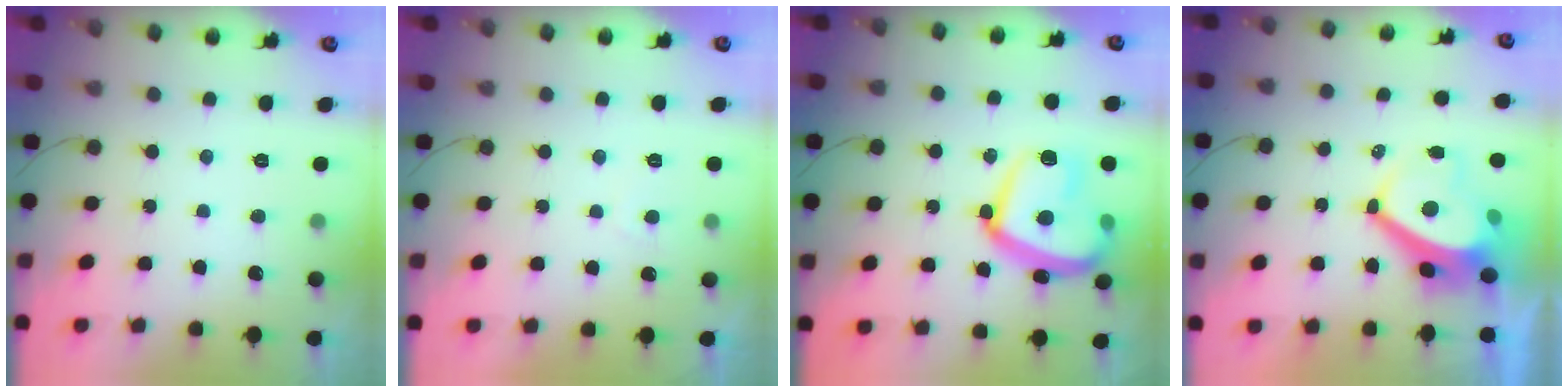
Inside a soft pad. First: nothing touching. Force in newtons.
{"total": 2.0, "press": 2.0, "slide": 0.6}
{"total": 21.7, "press": 21.6, "slide": 1.9}
{"total": 7.4, "press": 7.3, "slide": 0.9}